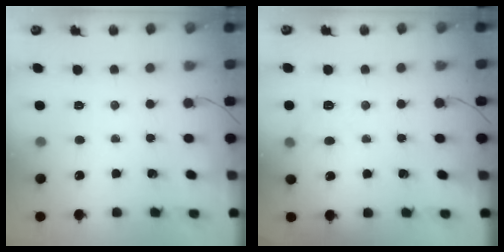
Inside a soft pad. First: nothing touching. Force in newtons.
{"total": 7.7, "press": 7.4, "slide": 2.0}